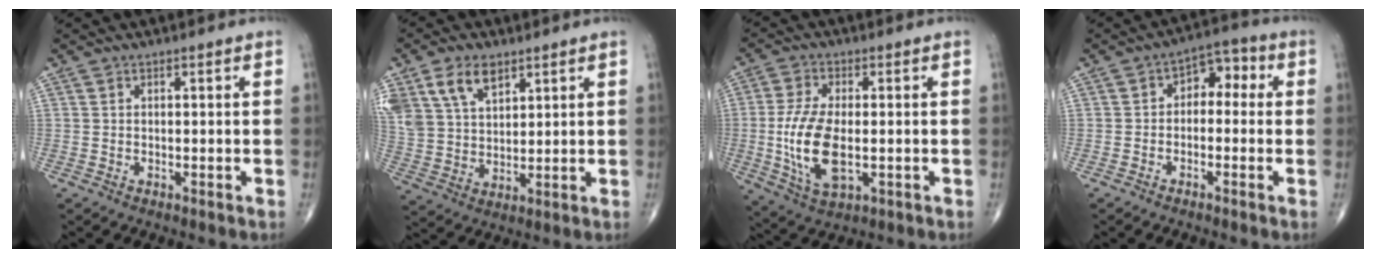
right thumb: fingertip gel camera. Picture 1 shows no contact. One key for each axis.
{"total": 12.7, "fx": 6.9, "fy": 7.8, "fz": 7.2, "tx": -0.136, "ty": -0.014, "tz": 0.141}
{"total": 12.3, "fx": -1.5, "fy": 6.0, "fz": 10.6, "tx": -0.222, "ty": -0.009, "tz": -0.022}
{"total": 6.1, "fx": 0.0, "fy": 4.1, "fz": 4.5, "tx": -0.034, "ty": 0.033, "tz": -0.015}